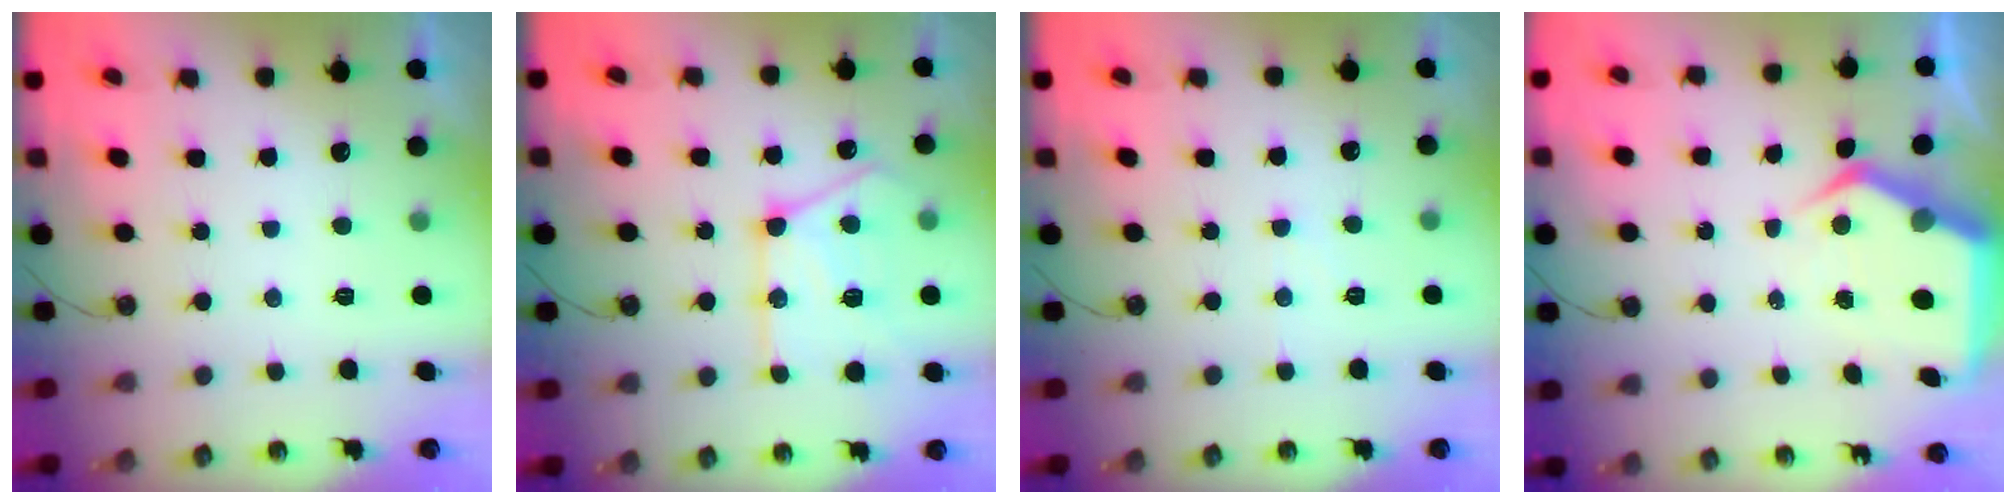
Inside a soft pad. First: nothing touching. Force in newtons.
{"total": 18.6, "press": 18.5, "slide": 1.6}
{"total": 2.7, "press": 2.6, "slide": 0.6}
{"total": 8.6, "press": 8.5, "slide": 1.3}